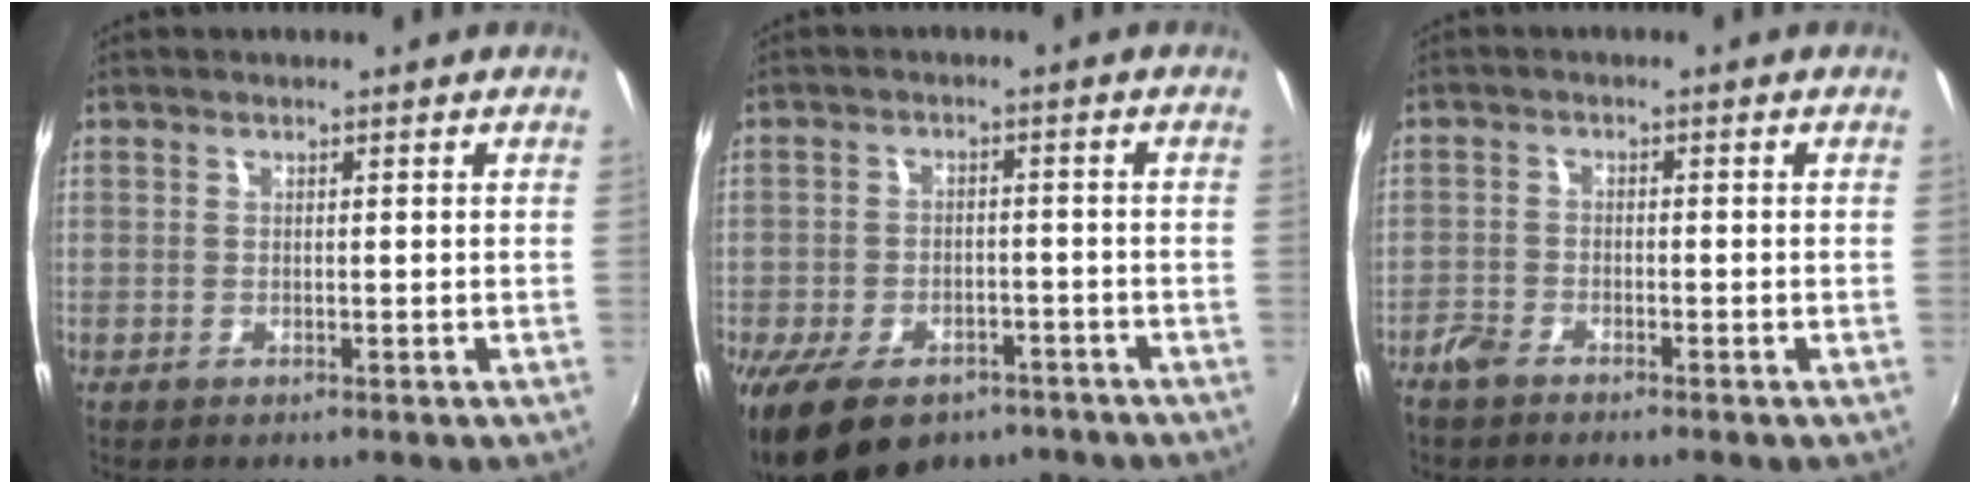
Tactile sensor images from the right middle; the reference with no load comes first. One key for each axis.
{"total": 16.1, "fx": -10.4, "fy": 8.9, "fz": 8.4, "tx": -0.191, "ty": -0.023, "tz": -0.161}
{"total": 3.2, "fx": -2.8, "fy": 1.0, "fz": 1.0, "tx": -0.034, "ty": -0.004, "tz": -0.060}